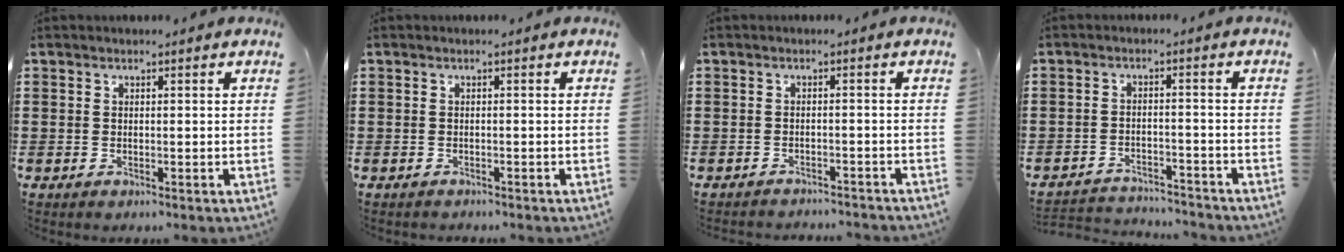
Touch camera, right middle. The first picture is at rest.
{"total": 0.7, "force": [-0.6, 0.3, -0.2], "torque": [0.002, 0.004, -0.014]}
{"total": 1.8, "force": [-1.8, 0.1, 0.0], "torque": [-0.005, 0.003, -0.037]}
{"total": 3.1, "force": [-3.1, 0.4, 0.1], "torque": [-0.008, 0.003, -0.068]}